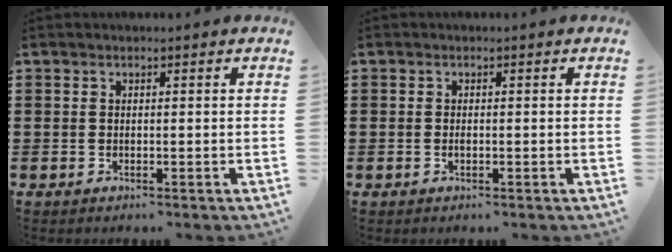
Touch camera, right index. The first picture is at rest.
{"total": 0.6, "force": [-0.1, 0.1, 0.5], "torque": [-0.013, -0.006, 0.000]}